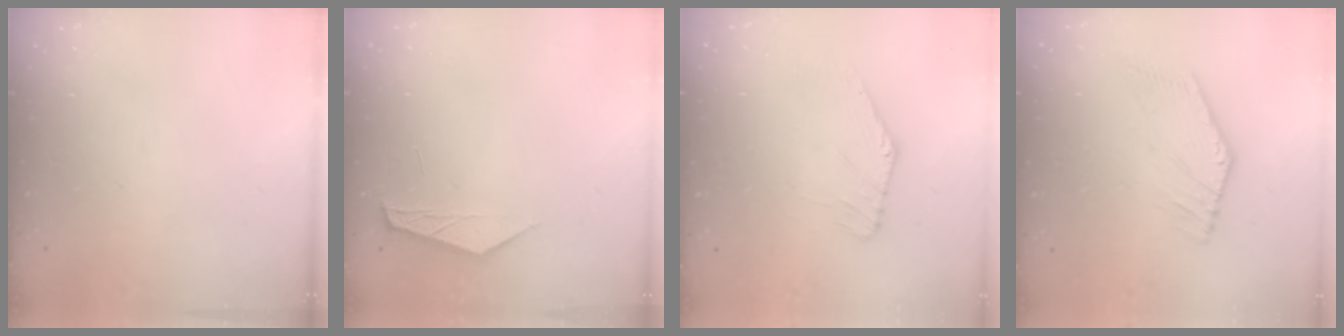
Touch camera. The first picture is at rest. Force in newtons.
{"total": 2.7, "press": 2.7, "slide": 0.4}
{"total": 2.7, "press": 2.7, "slide": 0.1}
{"total": 1.0, "press": 0.8, "slide": 0.5}